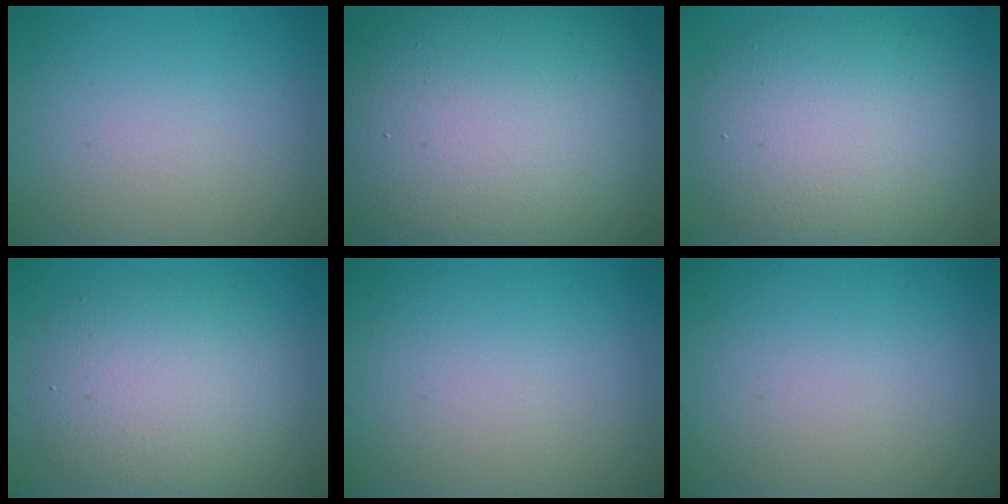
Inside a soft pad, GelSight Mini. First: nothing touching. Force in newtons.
{"total": 18.6, "press": 18.6, "slide": 0.9}
{"total": 9.4, "press": 9.4, "slide": 0.5}
{"total": 5.9, "press": 5.9, "slide": 0.4}
{"total": 0.0}
{"total": 0.0}